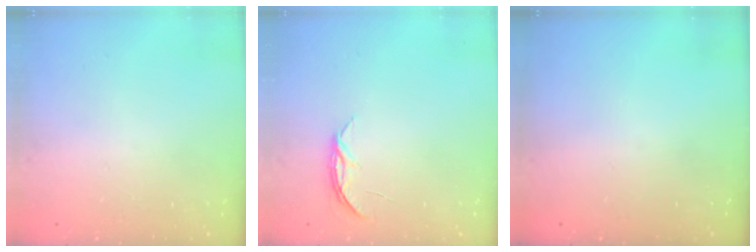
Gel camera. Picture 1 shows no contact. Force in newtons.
{"total": 3.7, "press": 3.7, "slide": 0.4}
{"total": 0.0}